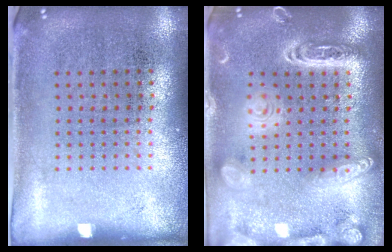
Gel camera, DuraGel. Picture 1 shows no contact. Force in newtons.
{"total": 3.3, "press": 3.3, "slide": 0.2}